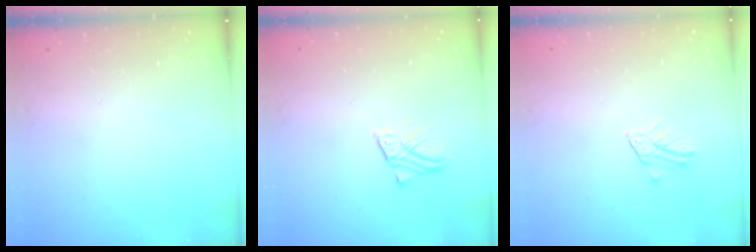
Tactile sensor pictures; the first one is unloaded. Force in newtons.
{"total": 2.4, "press": 2.4, "slide": 0.1}
{"total": 2.0, "press": 2.0, "slide": 0.2}